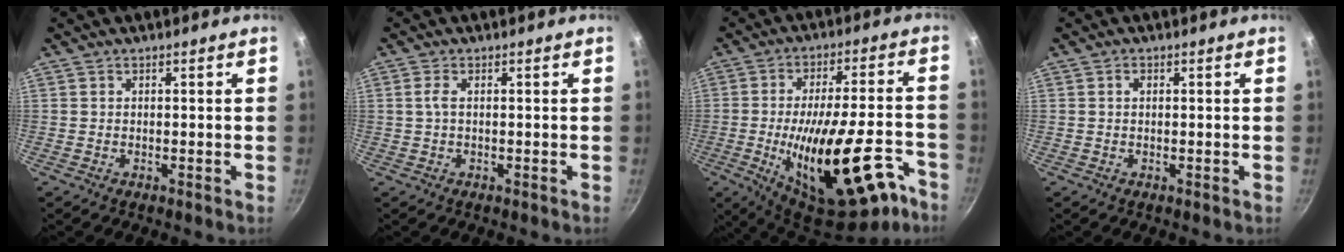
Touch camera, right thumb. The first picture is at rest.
{"total": 1.8, "force": [0.1, 0.8, 1.7], "torque": [-0.041, 0.004, 0.002]}
{"total": 25.9, "force": [-11.6, 10.3, 20.8], "torque": [-0.282, 0.043, -0.157]}
{"total": 0.9, "force": [0.2, 0.7, 0.6], "torque": [-0.010, 0.003, 0.003]}